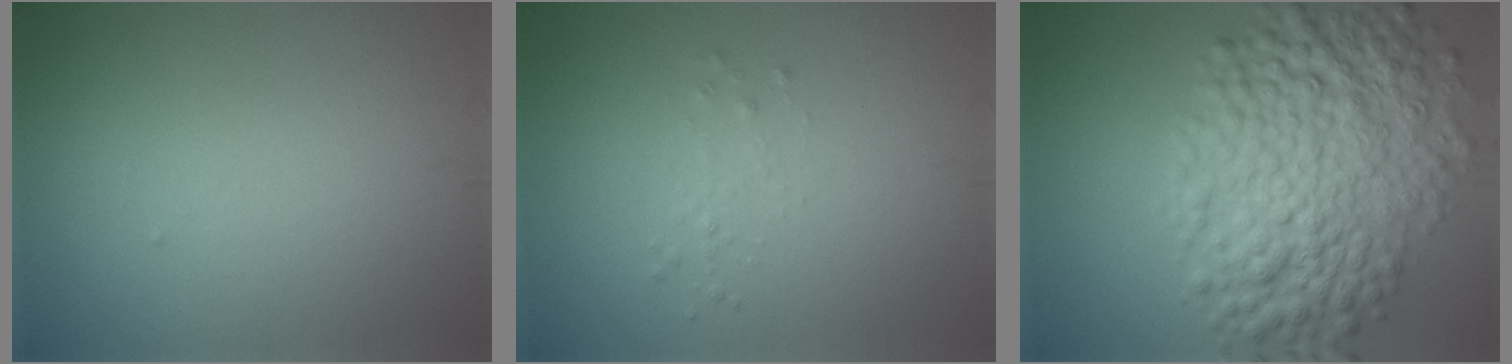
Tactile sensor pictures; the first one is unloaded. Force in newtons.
{"total": 0.8, "press": 0.8, "slide": 0.0}
{"total": 9.1, "press": 9.1, "slide": 0.1}